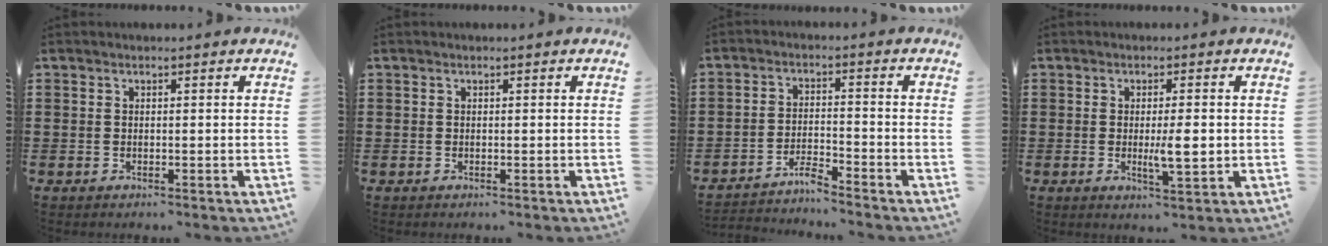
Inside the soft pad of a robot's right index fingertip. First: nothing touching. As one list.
[{"total": 0.0}, {"total": 3.4, "force": [-3.4, 0.0, 0.7], "torque": [-0.025, 0.000, -0.073]}, {"total": 4.6, "force": [-0.3, 1.1, 4.5], "torque": [-0.078, -0.002, -0.005]}]